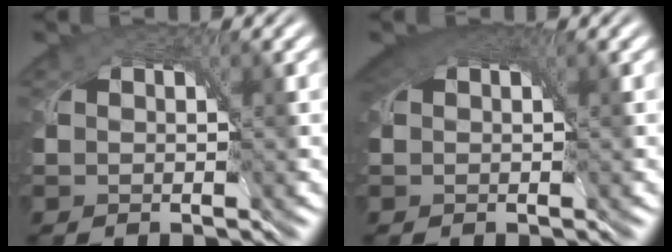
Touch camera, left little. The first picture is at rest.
{"total": 4.3, "force": [2.4, 2.1, 2.8], "torque": [-0.049, 0.013, 0.028]}